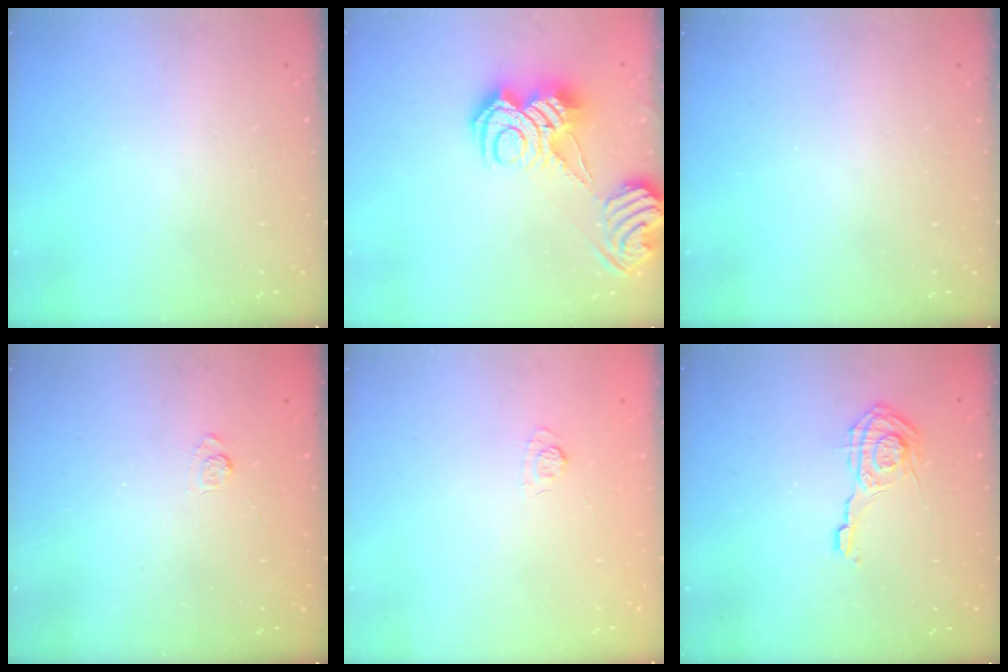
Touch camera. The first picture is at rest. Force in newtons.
{"total": 11.8, "press": 11.7, "slide": 0.8}
{"total": 0.0}
{"total": 2.5, "press": 2.1, "slide": 1.4}
{"total": 2.2, "press": 1.8, "slide": 1.3}
{"total": 9.2, "press": 9.2, "slide": 0.3}